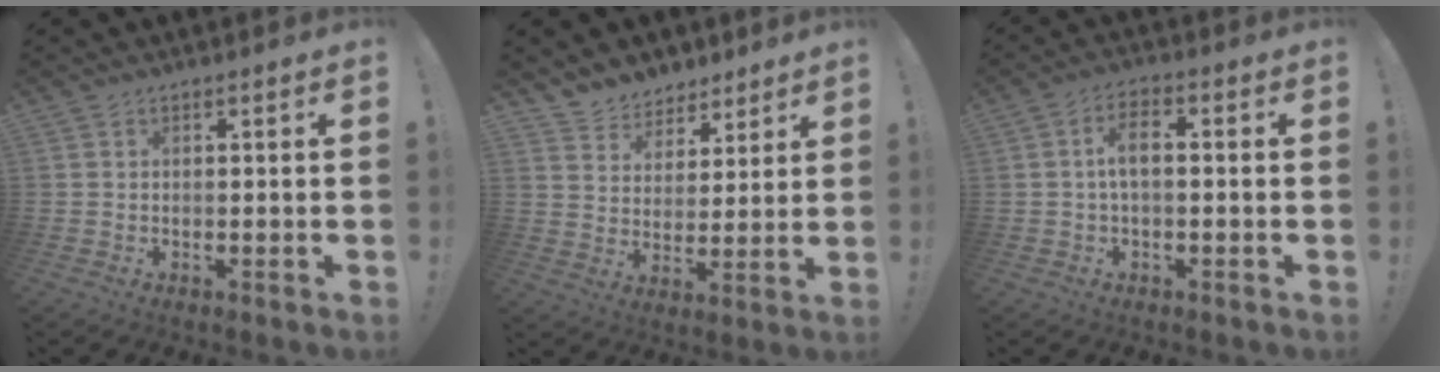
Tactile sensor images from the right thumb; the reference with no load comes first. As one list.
[{"total": 7.4, "force": [5.5, 4.9, 0.2], "torque": [-0.011, -0.049, 0.112]}, {"total": 5.9, "force": [0.2, 2.6, 5.2], "torque": [-0.098, 0.007, 0.003]}]